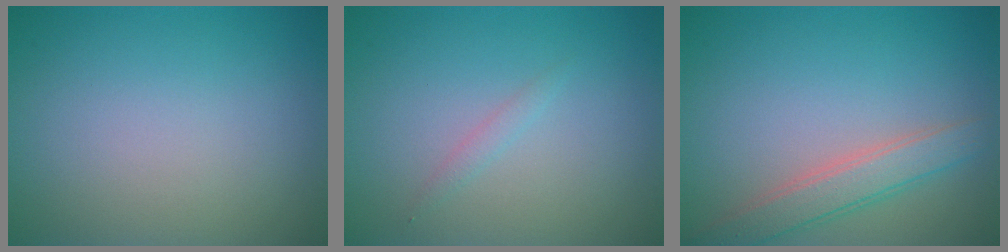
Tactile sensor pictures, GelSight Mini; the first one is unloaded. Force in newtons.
{"total": 0.7, "press": 0.7, "slide": 0.0}
{"total": 3.2, "press": 3.2, "slide": 0.1}